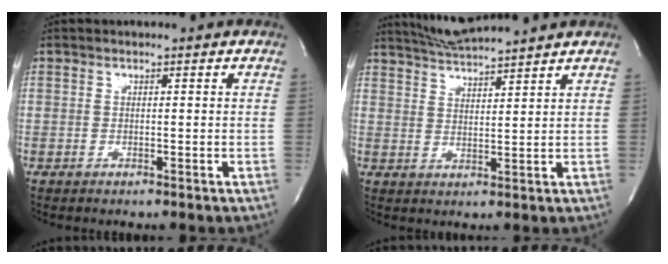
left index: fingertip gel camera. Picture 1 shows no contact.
{"total": 8.0, "force": [7.5, -0.8, 2.6], "torque": [-0.053, 0.013, 0.131]}